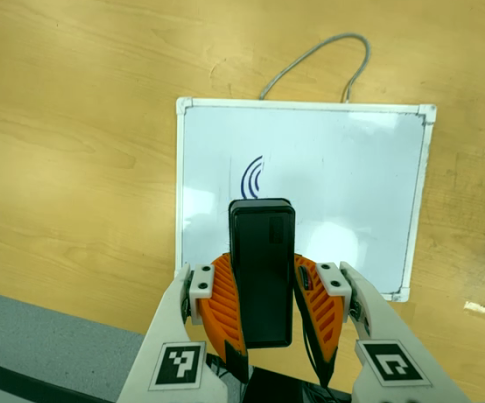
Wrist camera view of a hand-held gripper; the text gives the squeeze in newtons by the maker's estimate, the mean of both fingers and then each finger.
{"total": 7.0, "left": 6.1, "right": 7.9}